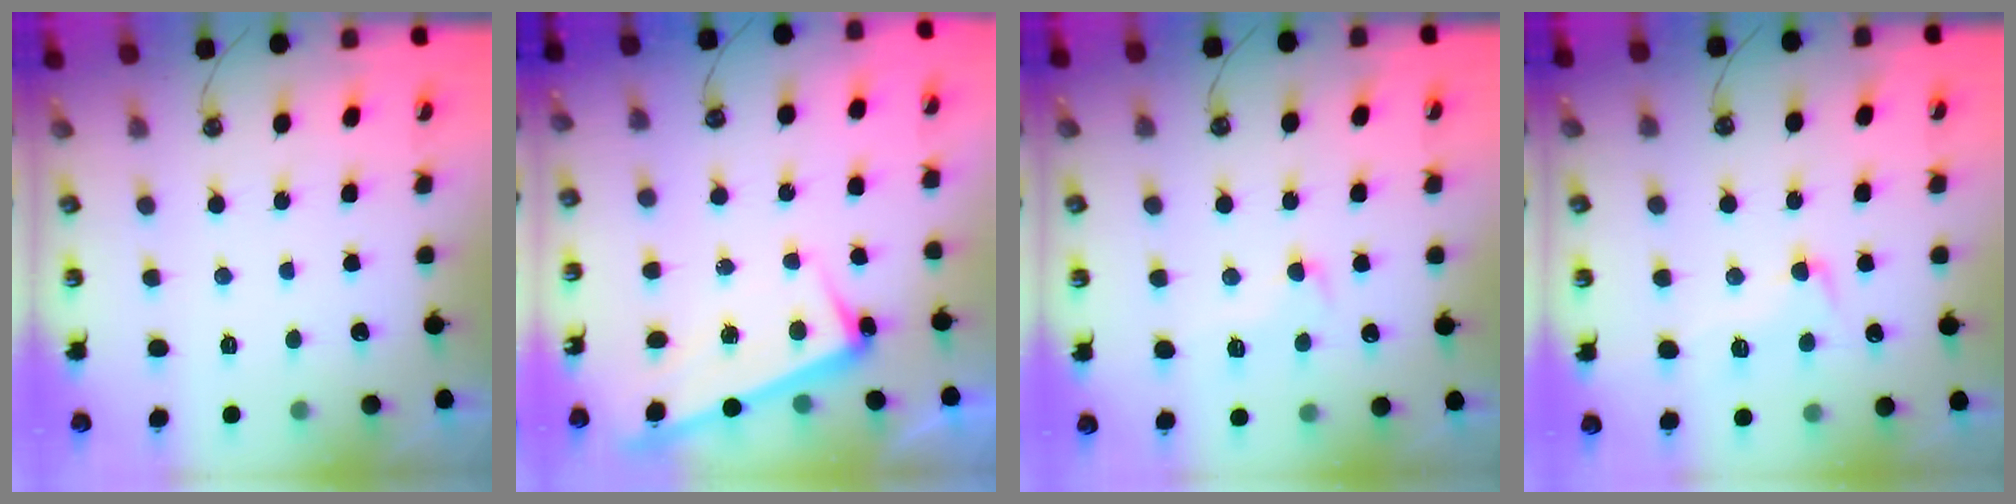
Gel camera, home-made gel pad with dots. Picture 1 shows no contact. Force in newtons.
{"total": 2.6, "press": 2.5, "slide": 0.9}
{"total": 0.8, "press": 0.1, "slide": 0.8}
{"total": 2.5, "press": 2.3, "slide": 1.1}